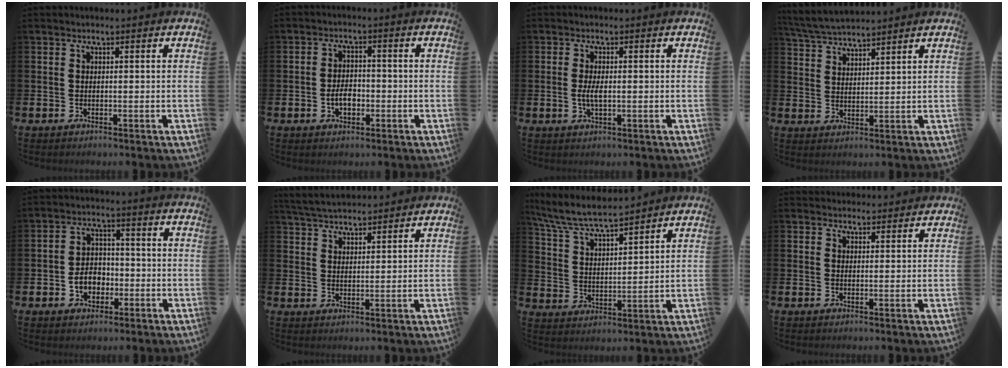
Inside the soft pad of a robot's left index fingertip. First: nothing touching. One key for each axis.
{"total": 3.5, "fx": -1.0, "fy": 2.3, "fz": 2.5, "tx": -0.037, "ty": 0.001, "tz": -0.023}
{"total": 2.6, "fx": -0.1, "fy": 1.0, "fz": 2.4, "tx": -0.043, "ty": 0.000, "tz": -0.004}
{"total": 4.8, "fx": 4.7, "fy": 0.5, "fz": 0.9, "tx": -0.038, "ty": -0.019, "tz": 0.087}
{"total": 4.5, "fx": -1.6, "fy": 3.5, "fz": 2.4, "tx": -0.031, "ty": 0.000, "tz": -0.038}
{"total": 4.4, "fx": 4.3, "fy": 0.5, "fz": 0.4, "tx": -0.028, "ty": -0.019, "tz": 0.081}
{"total": 7.3, "fx": 6.9, "fy": 0.7, "fz": 2.5, "tx": -0.080, "ty": -0.039, "tz": 0.121}
{"total": 2.3, "fx": 2.2, "fy": 0.6, "fz": -0.2, "tx": 0.008, "ty": -0.010, "tz": 0.039}